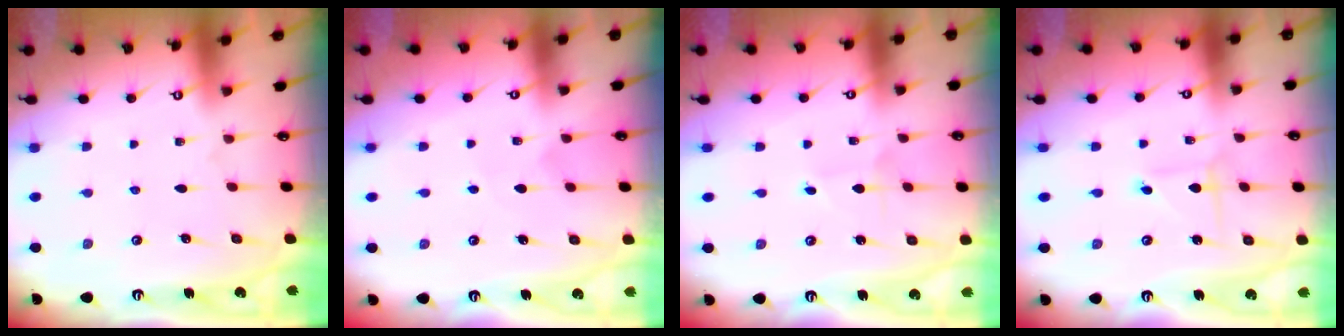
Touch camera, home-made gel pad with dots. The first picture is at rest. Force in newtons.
{"total": 3.2, "press": 3.2, "slide": 0.2}
{"total": 1.1, "press": 1.1, "slide": 0.1}
{"total": 1.0, "press": 1.0, "slide": 0.1}